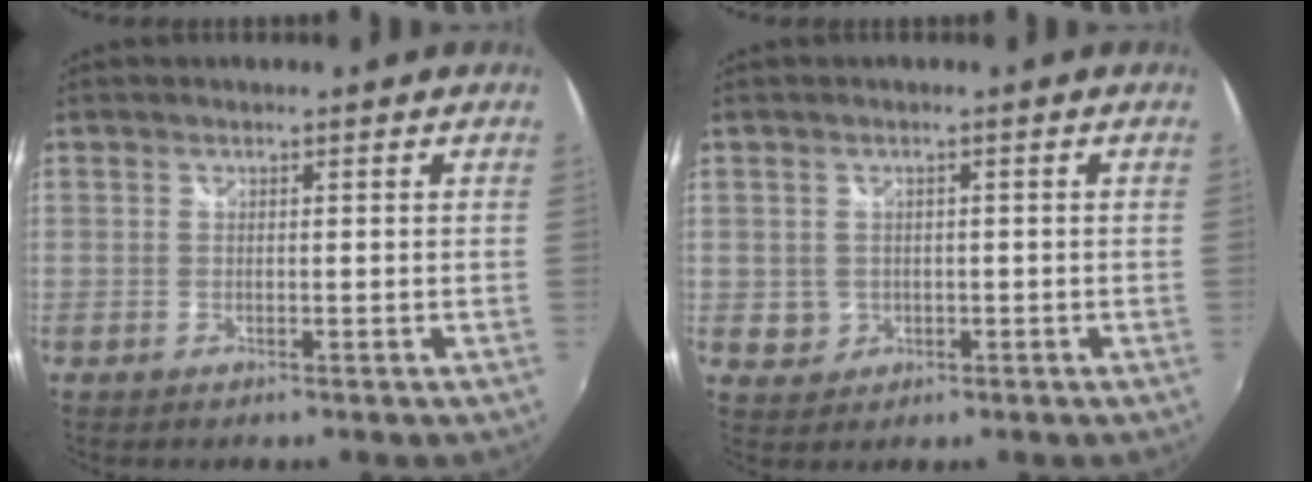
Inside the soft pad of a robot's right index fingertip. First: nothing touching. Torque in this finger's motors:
{"motor_torque": [-0.22, 0.17, -0.75, -0.17]}